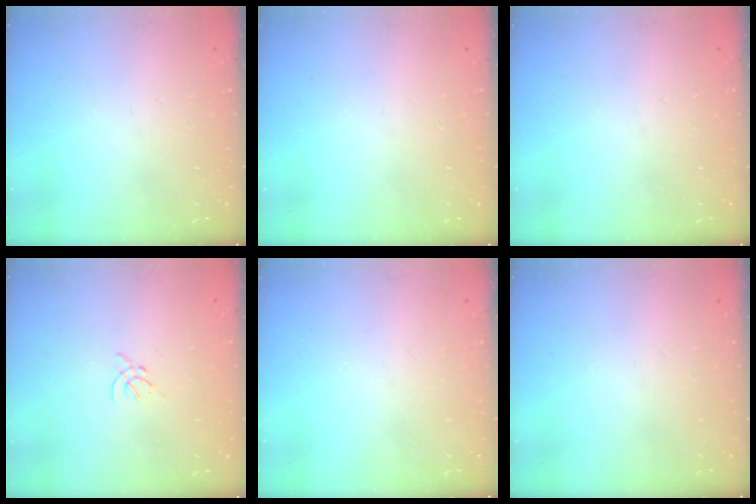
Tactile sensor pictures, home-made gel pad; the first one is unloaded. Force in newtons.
{"total": 0.0}
{"total": 0.0}
{"total": 1.2, "press": 1.1, "slide": 0.5}
{"total": 0.0}
{"total": 0.0}